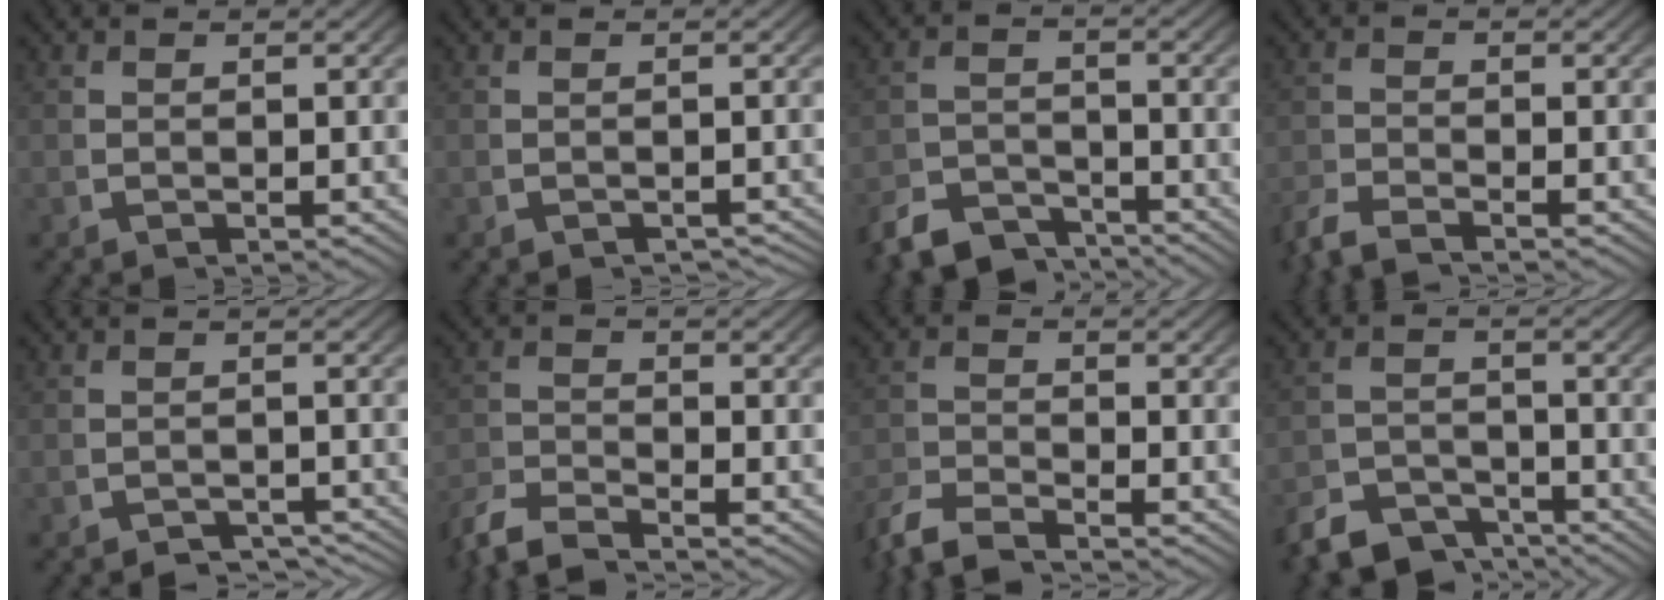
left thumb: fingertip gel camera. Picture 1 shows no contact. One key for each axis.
{"total": 2.2, "fx": -2.2, "fy": 0.4, "fz": 0.3, "tx": 0.000, "ty": -0.003, "tz": -0.032}
{"total": 5.5, "fx": -4.7, "fy": 2.3, "fz": 1.7, "tx": -0.019, "ty": -0.021, "tz": -0.084}
{"total": 2.8, "fx": -2.6, "fy": 0.6, "fz": 0.8, "tx": -0.019, "ty": -0.010, "tz": -0.049}
{"total": 3.8, "fx": -3.5, "fy": 1.0, "fz": 1.2, "tx": -0.006, "ty": -0.015, "tz": -0.052}
{"total": 4.4, "fx": -4.0, "fy": 1.2, "fz": 1.3, "tx": -0.024, "ty": -0.014, "tz": -0.073}
{"total": 4.3, "fx": -3.9, "fy": 1.2, "fz": 1.3, "tx": -0.026, "ty": -0.014, "tz": -0.070}
{"total": 5.7, "fx": -4.6, "fy": 2.7, "fz": 1.8, "tx": -0.018, "ty": -0.021, "tz": -0.082}